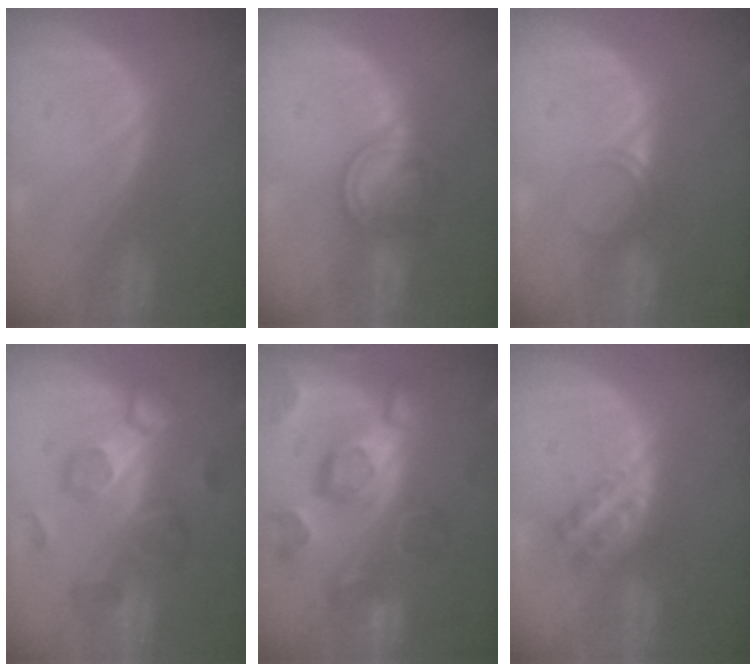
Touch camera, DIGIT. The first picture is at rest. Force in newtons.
{"total": 5.7, "press": 5.7, "slide": 0.4}
{"total": 2.1, "press": 1.8, "slide": 1.1}
{"total": 8.6, "press": 8.5, "slide": 1.6}
{"total": 12.3, "press": 10.7, "slide": 6.1}
{"total": 5.3, "press": 4.9, "slide": 2.0}